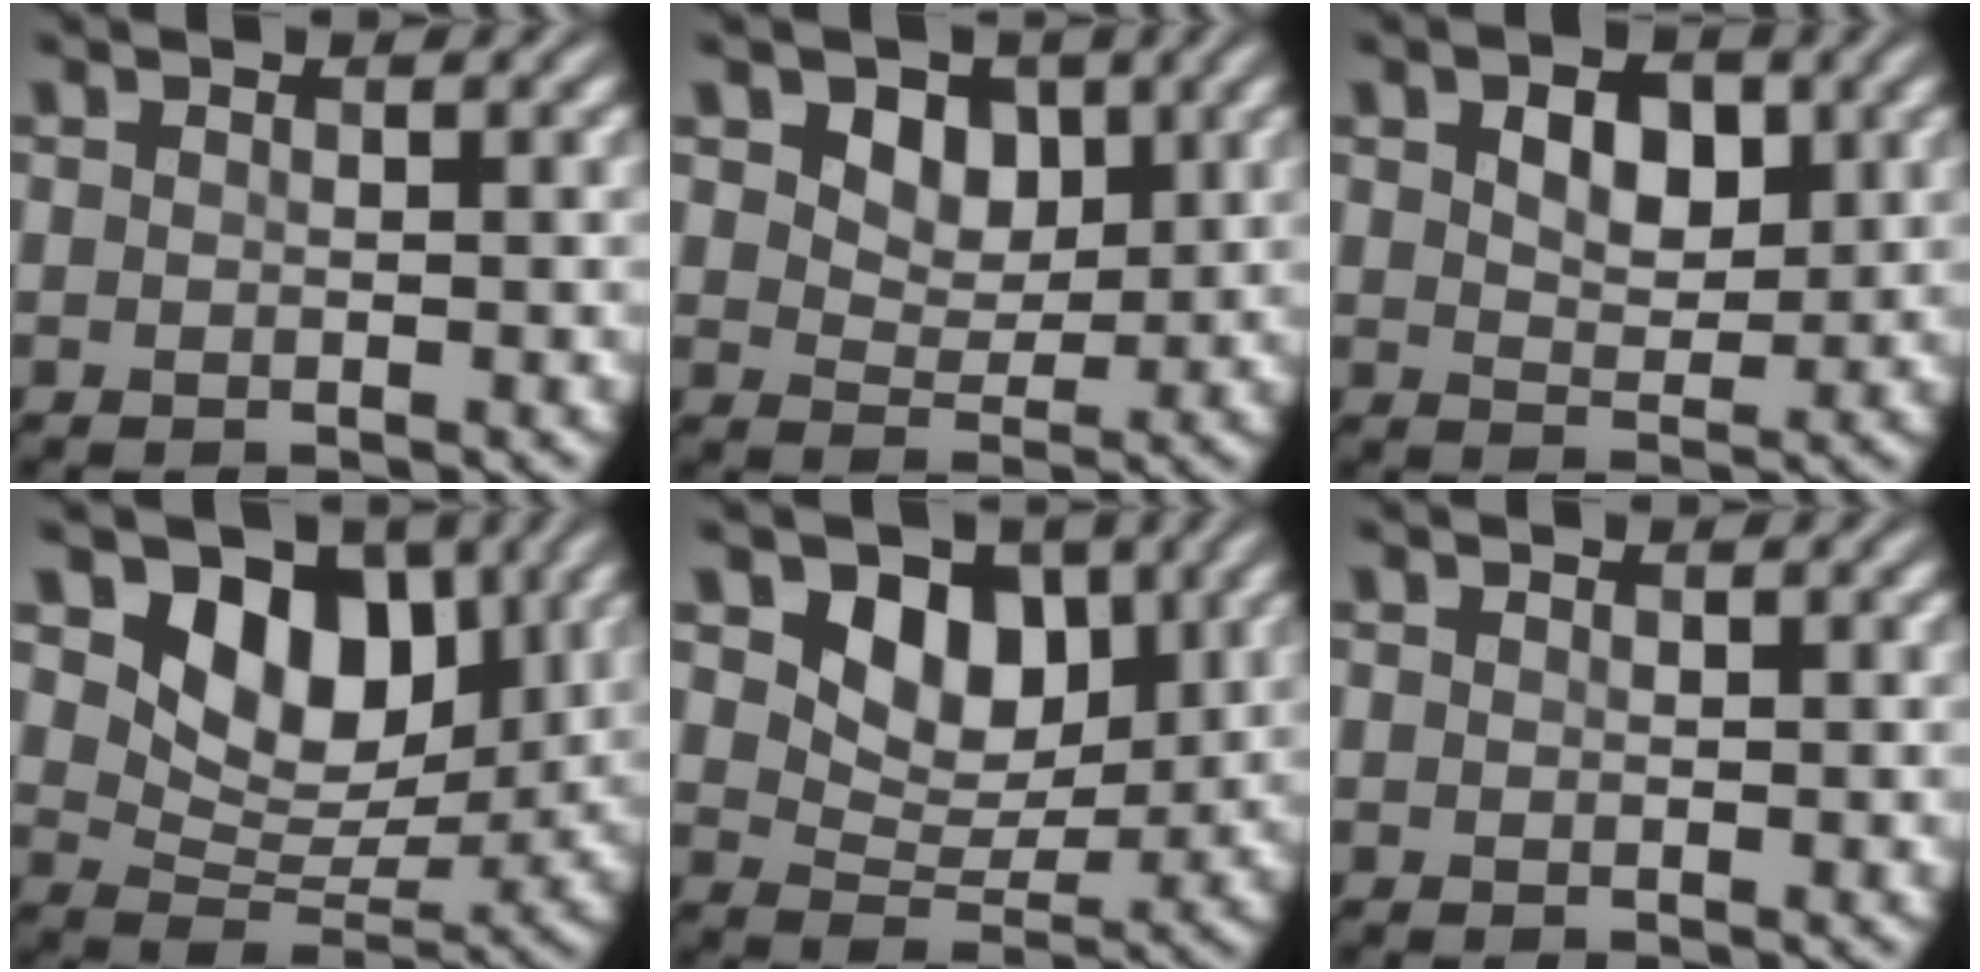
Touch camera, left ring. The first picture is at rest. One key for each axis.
{"total": 3.9, "fx": 1.8, "fy": 2.8, "fz": 2.1, "tx": -0.043, "ty": -0.014, "tz": 0.029}
{"total": 4.2, "fx": 1.4, "fy": 2.5, "fz": 3.0, "tx": -0.052, "ty": 0.002, "tz": 0.023}
{"total": 7.2, "fx": 2.9, "fy": 4.9, "fz": 4.5, "tx": -0.072, "ty": -0.016, "tz": 0.044}
{"total": 5.2, "fx": 2.2, "fy": 3.6, "fz": 3.0, "tx": -0.054, "ty": -0.011, "tz": 0.029}
{"total": 0.0}